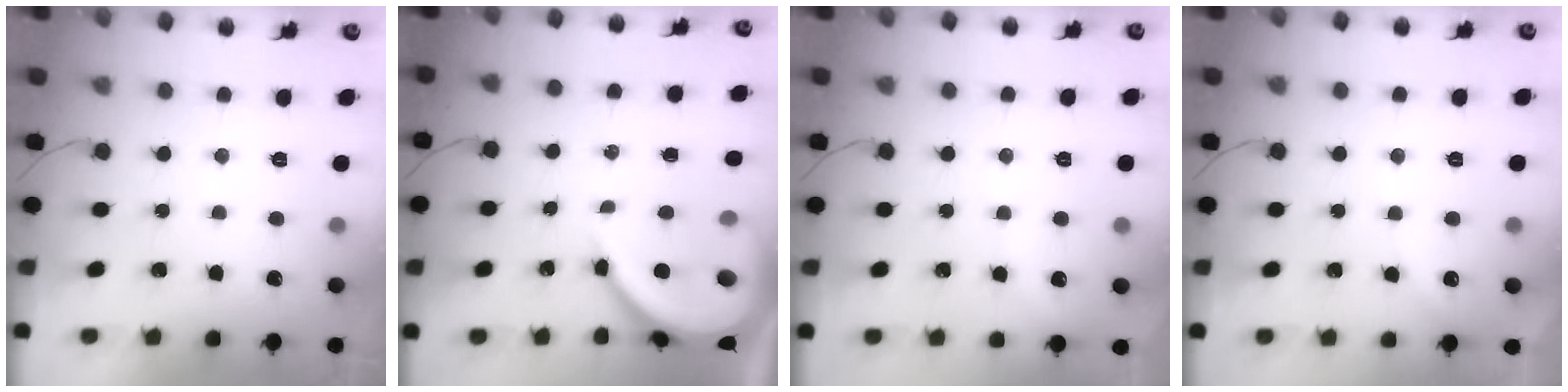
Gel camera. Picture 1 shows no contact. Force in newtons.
{"total": 11.2, "press": 11.1, "slide": 1.4}
{"total": 2.4, "press": 2.4, "slide": 0.4}
{"total": 3.9, "press": 3.9, "slide": 0.7}